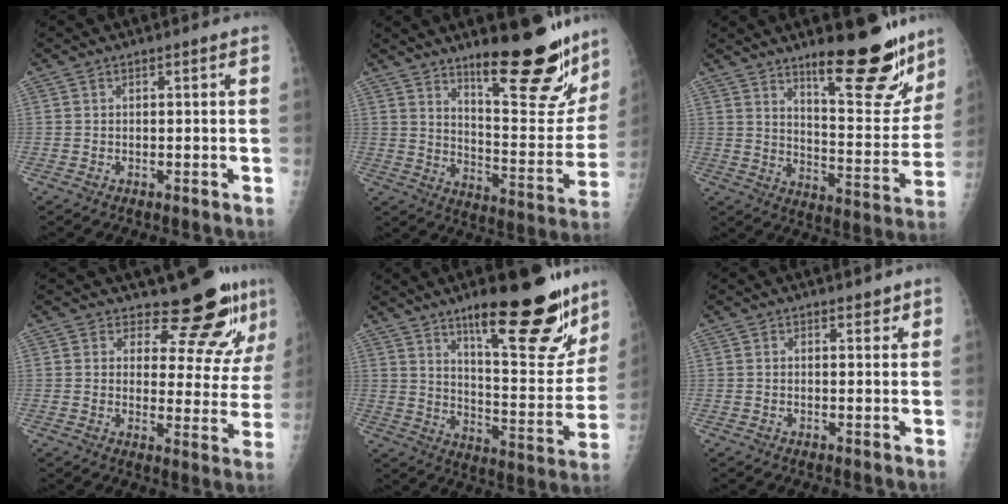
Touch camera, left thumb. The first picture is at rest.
{"total": 20.9, "force": [15.0, 5.3, 13.5], "torque": [-0.148, -0.117, 0.224]}
{"total": 18.4, "force": [13.1, 4.8, 12.0], "torque": [-0.119, -0.105, 0.196]}
{"total": 11.0, "force": [9.7, 3.4, 4.0], "torque": [-0.022, -0.092, 0.119]}
{"total": 23.0, "force": [15.1, 6.2, 16.2], "torque": [-0.187, -0.091, 0.229]}
{"total": 1.7, "force": [1.3, 0.7, 0.7], "torque": [0.000, -0.008, 0.015]}